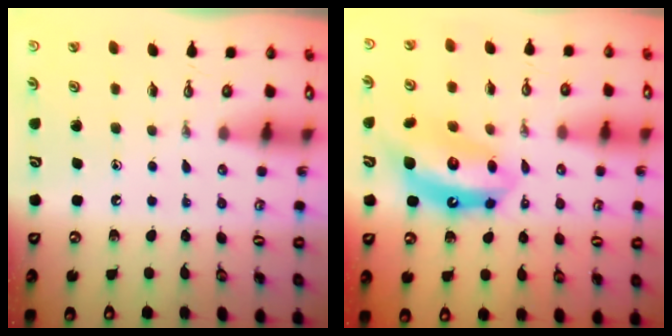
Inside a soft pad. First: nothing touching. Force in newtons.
{"total": 12.8, "press": 12.7, "slide": 1.0}